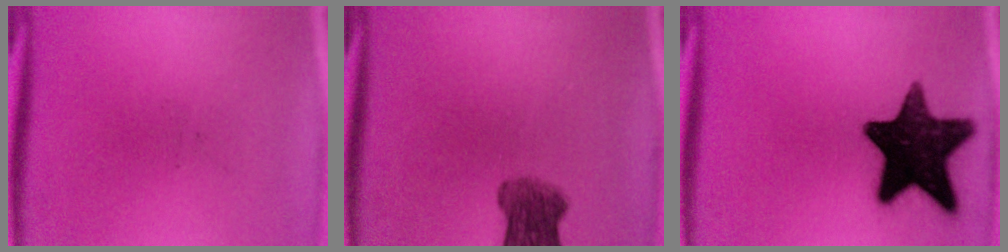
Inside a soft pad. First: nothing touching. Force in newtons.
{"total": 5.7}
{"total": 17.9}